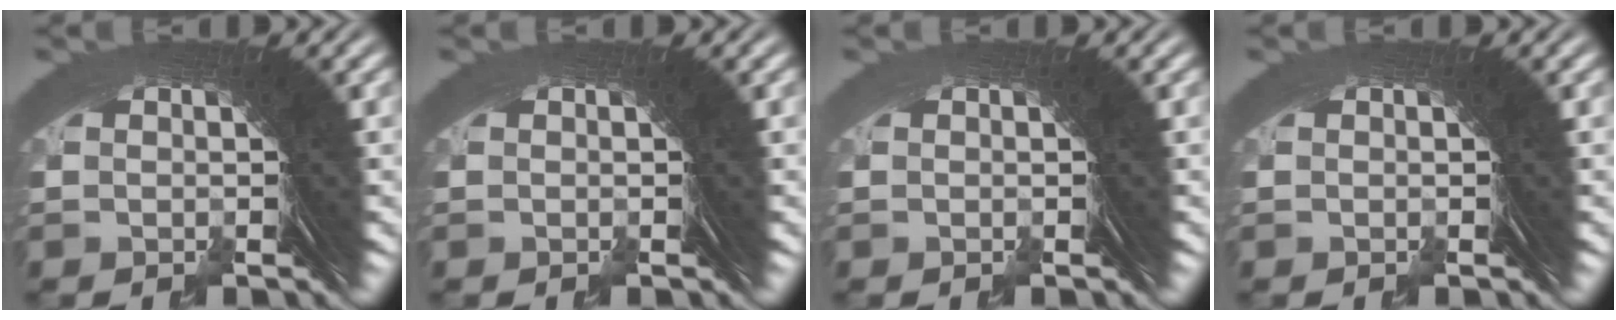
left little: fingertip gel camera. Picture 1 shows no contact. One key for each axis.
{"total": 0.0}
{"total": 0.5, "fx": -0.1, "fy": -0.4, "fz": -0.3, "tx": 0.007, "ty": 0.001, "tz": -0.002}
{"total": 0.0}